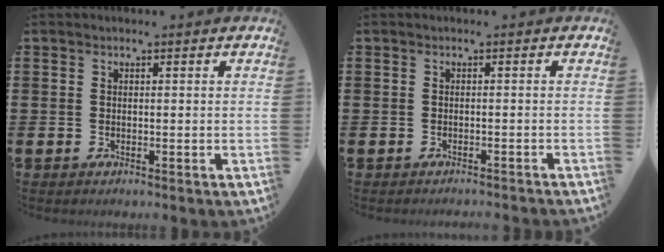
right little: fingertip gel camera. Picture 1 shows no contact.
{"total": 0.7, "force": [-0.7, -0.2, -0.1], "torque": [0.001, 0.000, -0.014]}